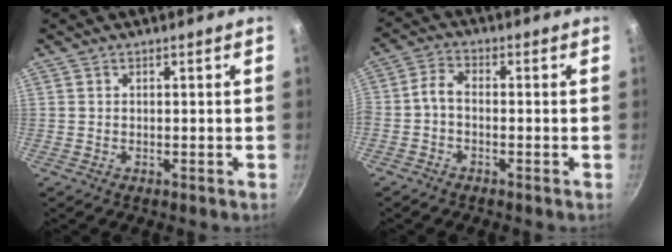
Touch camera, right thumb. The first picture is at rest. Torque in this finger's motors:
{"motor_torque": [2.31, 2.43, 1.91, -0.73, 0.89]}